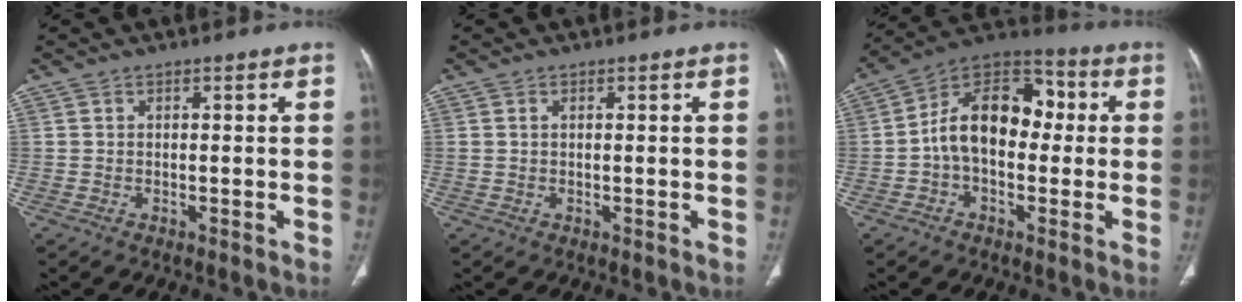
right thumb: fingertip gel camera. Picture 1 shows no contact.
{"total": 0.6, "force": [0.2, 0.3, 0.4], "torque": [-0.011, 0.005, 0.006]}
{"total": 15.3, "force": [0.2, 9.9, 11.6], "torque": [-0.161, 0.045, -0.010]}